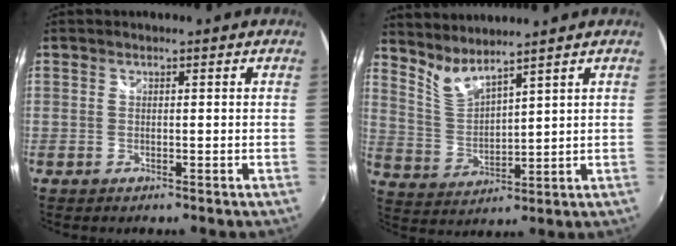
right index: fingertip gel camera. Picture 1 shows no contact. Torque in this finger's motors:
{"motor_torque": [-0.17, 0.33, -0.02, 0.00]}